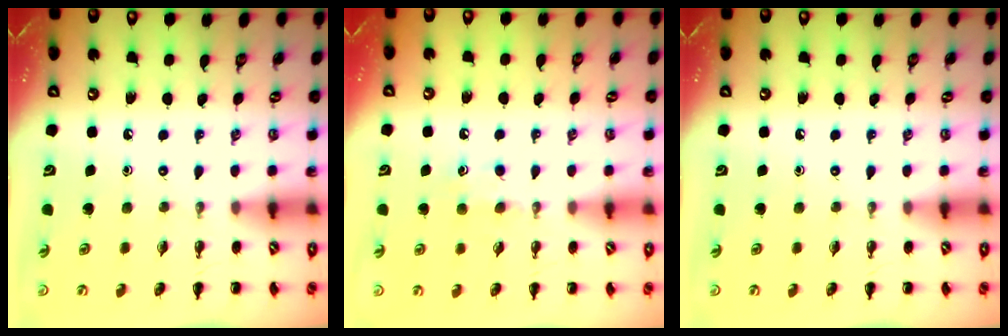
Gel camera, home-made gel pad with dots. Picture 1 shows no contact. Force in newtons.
{"total": 4.7, "press": 4.5, "slide": 1.5}
{"total": 0.0}